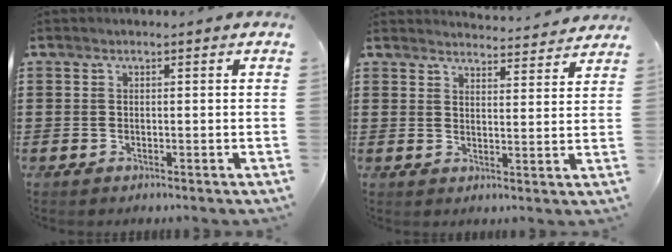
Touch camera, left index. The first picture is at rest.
{"total": 3.7, "force": [3.7, 0.0, 0.0], "torque": [-0.005, -0.023, 0.063]}